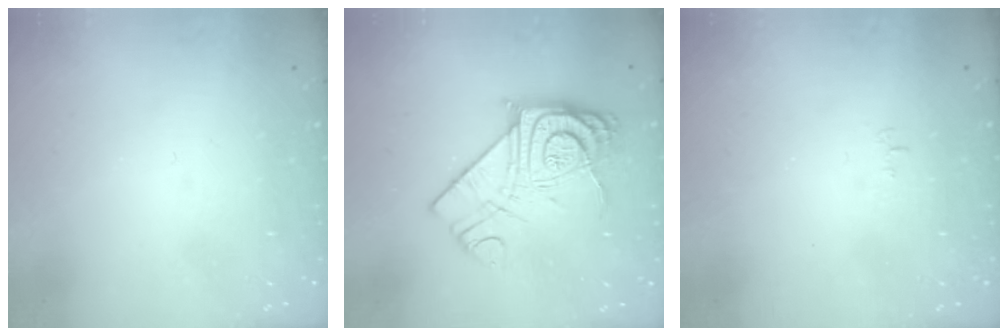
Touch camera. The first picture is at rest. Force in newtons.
{"total": 19.5, "press": 19.4, "slide": 1.6}
{"total": 4.0, "press": 3.9, "slide": 0.3}